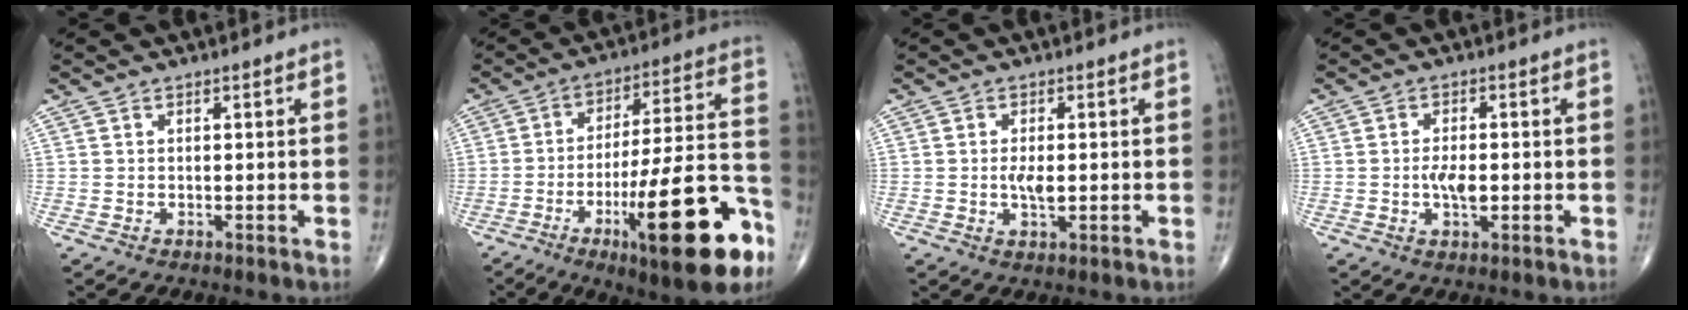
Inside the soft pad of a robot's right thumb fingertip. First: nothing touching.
{"total": 24.1, "force": [-10.8, 5.4, 20.9], "torque": [-0.288, 0.055, -0.157]}
{"total": 3.3, "force": [-0.3, 1.4, 2.9], "torque": [-0.055, -0.004, -0.006]}
{"total": 4.2, "force": [-0.7, 2.0, 3.6], "torque": [-0.062, 0.000, -0.014]}